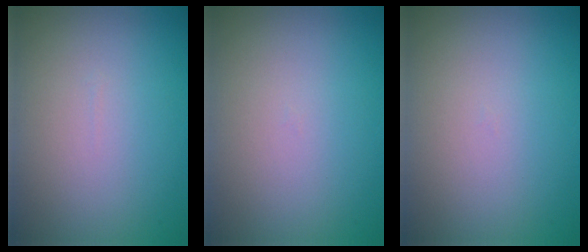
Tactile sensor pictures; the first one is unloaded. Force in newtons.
{"total": 0.0}
{"total": 0.0}